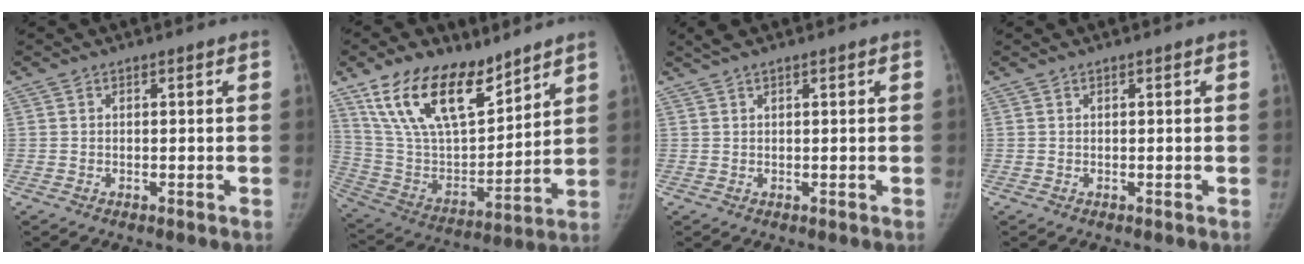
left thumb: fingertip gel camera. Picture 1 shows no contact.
{"total": 20.9, "force": [13.8, 9.7, 12.3], "torque": [-0.190, -0.060, 0.264]}
{"total": 2.4, "force": [1.8, 0.3, 1.6], "torque": [-0.035, 0.017, 0.037]}
{"total": 0.0}